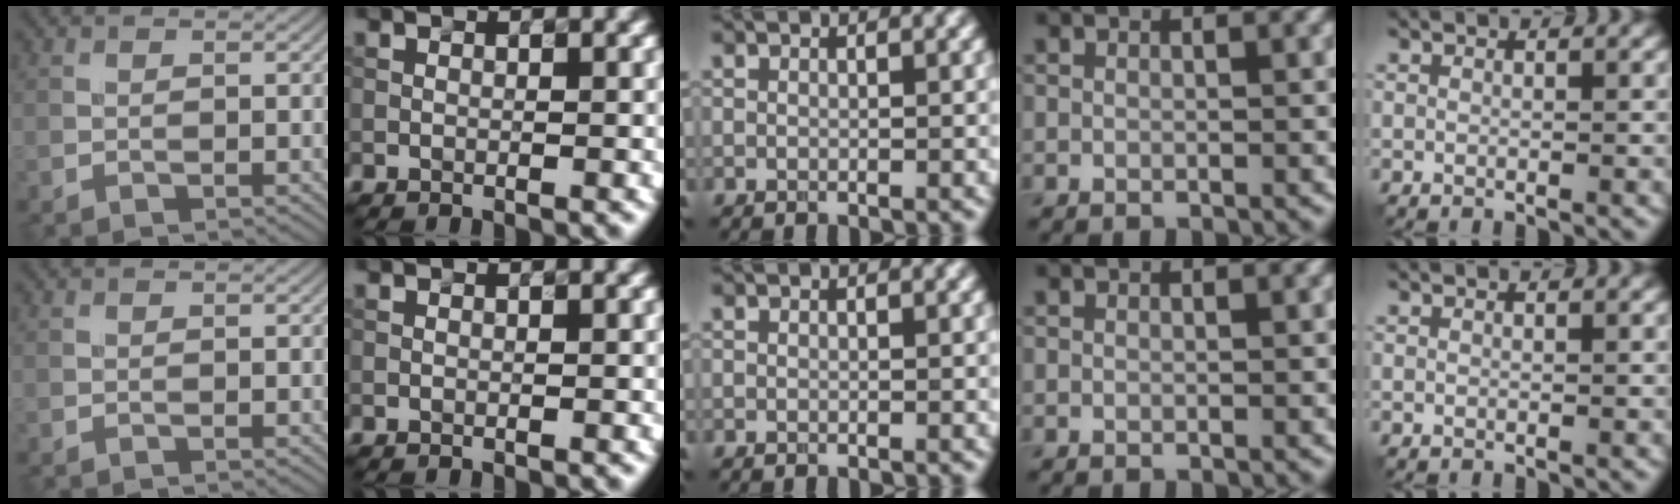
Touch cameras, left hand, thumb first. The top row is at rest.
{}